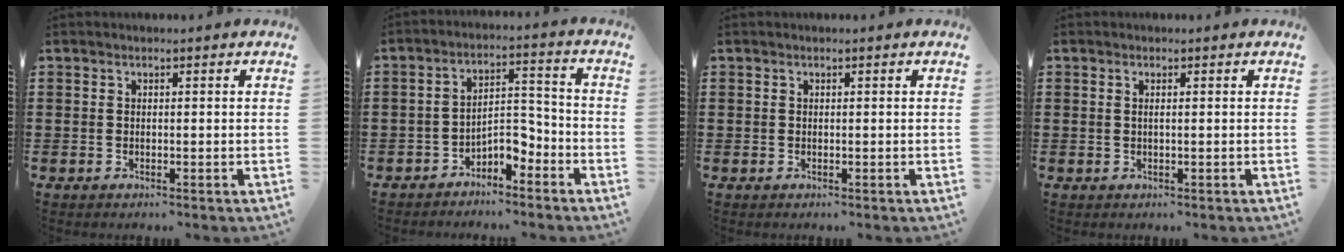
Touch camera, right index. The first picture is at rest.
{"total": 5.2, "force": [-3.7, 2.0, 3.0], "torque": [-0.054, 0.013, -0.070]}
{"total": 0.0}
{"total": 0.7, "force": [0.1, 0.0, 0.7], "torque": [-0.013, -0.001, 0.002]}